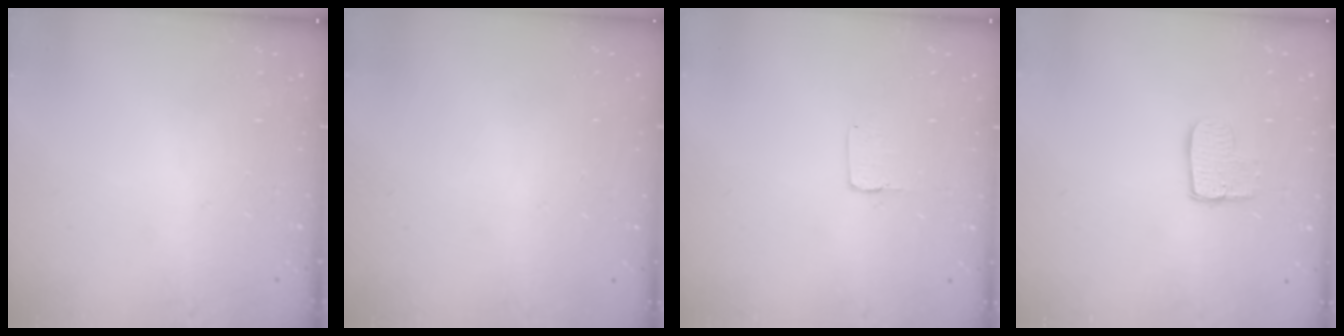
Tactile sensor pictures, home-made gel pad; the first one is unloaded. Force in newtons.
{"total": 0.0}
{"total": 2.0, "press": 2.0, "slide": 0.1}
{"total": 7.8, "press": 7.8, "slide": 0.5}